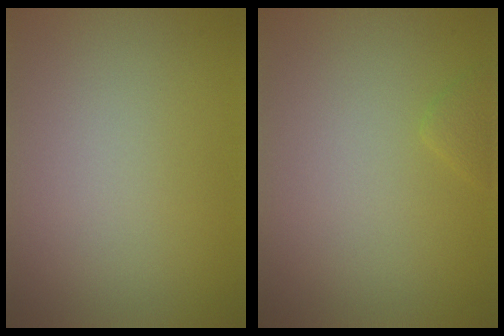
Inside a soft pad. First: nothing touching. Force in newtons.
{"total": 0.8, "press": 0.8, "slide": 0.1}